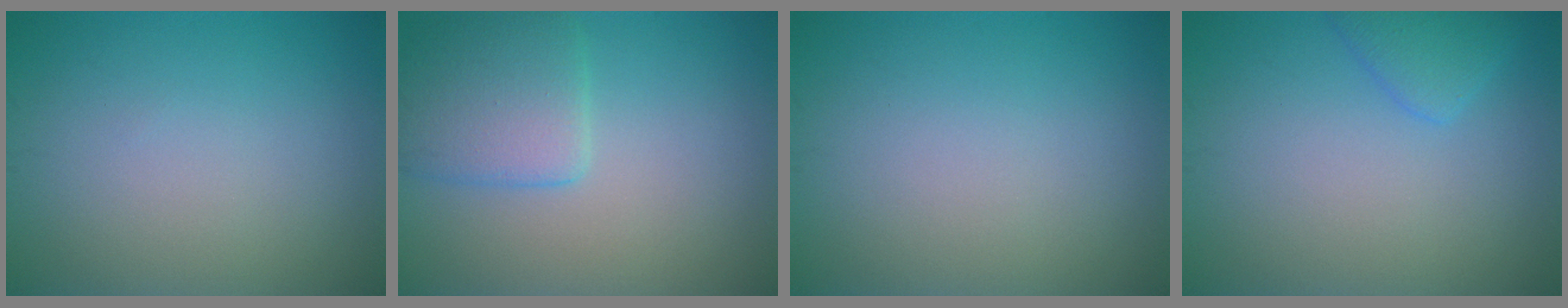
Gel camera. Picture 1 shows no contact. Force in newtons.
{"total": 4.1, "press": 4.1, "slide": 0.0}
{"total": 0.0}
{"total": 2.0, "press": 1.9, "slide": 0.0}